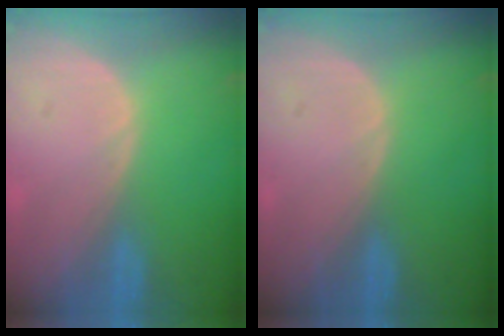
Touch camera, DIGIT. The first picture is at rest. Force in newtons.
{"total": 0.0}